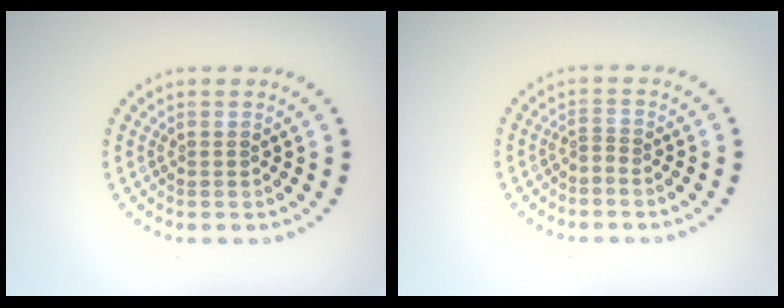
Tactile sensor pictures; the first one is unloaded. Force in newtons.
{"total": 0.7, "press": 0.2, "slide": 0.6}